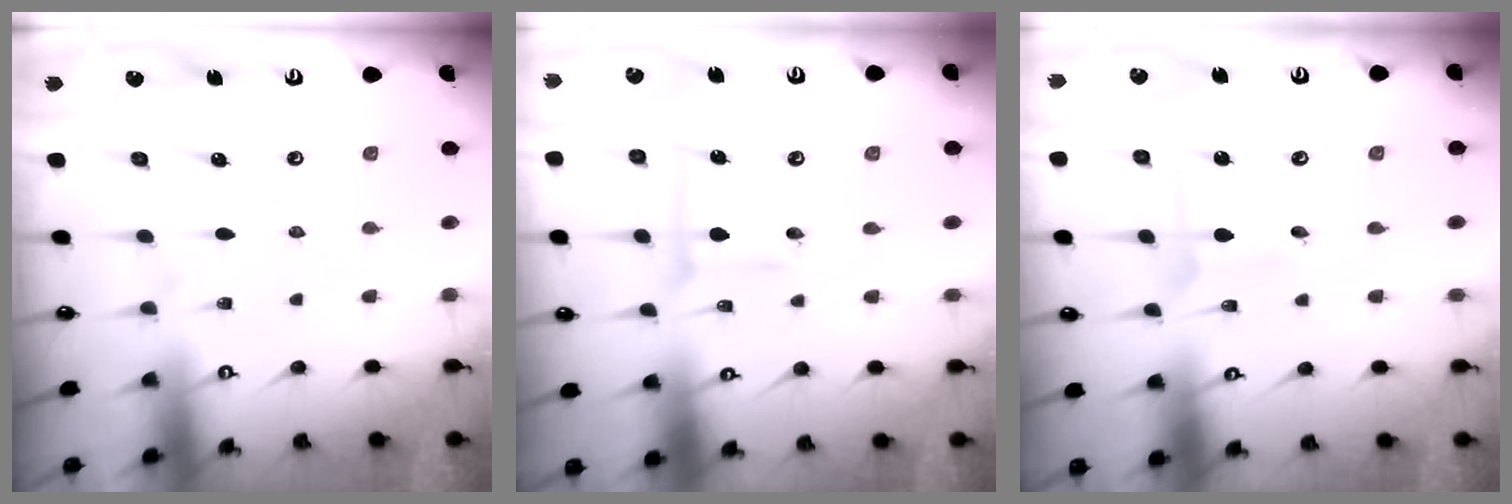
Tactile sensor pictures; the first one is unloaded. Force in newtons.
{"total": 4.0, "press": 4.0, "slide": 0.4}
{"total": 2.2, "press": 2.2, "slide": 0.1}